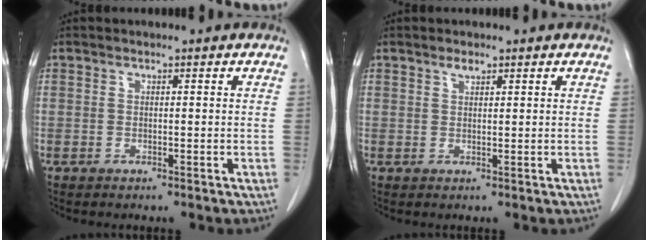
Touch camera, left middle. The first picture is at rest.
{"total": 1.1, "force": [0.9, 0.4, 0.6], "torque": [-0.016, -0.003, 0.015]}